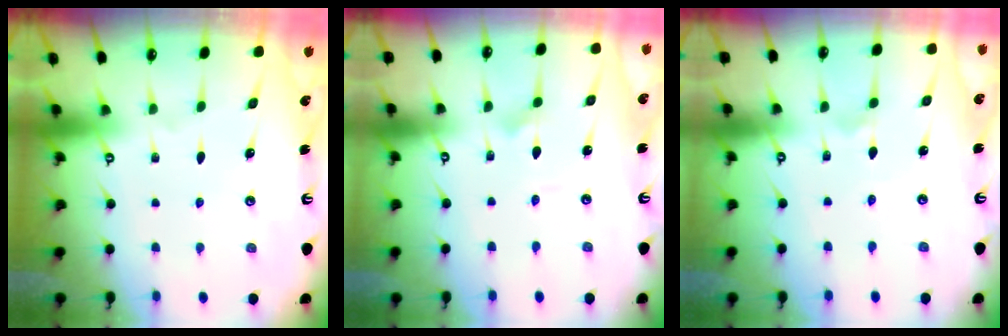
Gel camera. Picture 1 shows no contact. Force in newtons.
{"total": 3.0, "press": 3.0, "slide": 0.2}
{"total": 1.6, "press": 1.5, "slide": 0.2}